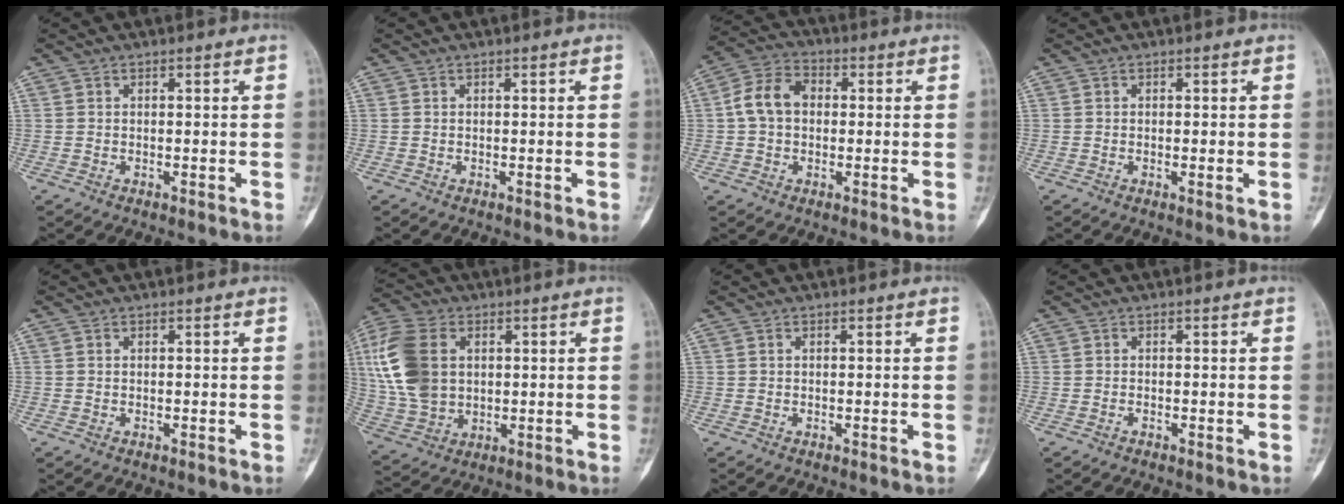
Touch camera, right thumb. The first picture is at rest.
{"total": 0.0}
{"total": 8.3, "force": [0.5, 6.2, 5.6], "torque": [-0.095, 0.025, 0.000]}
{"total": 1.3, "force": [-0.1, 0.2, 1.2], "torque": [-0.015, -0.003, -0.002]}
{"total": 0.0}
{"total": 15.8, "force": [3.2, 11.1, 10.9], "torque": [-0.226, 0.002, 0.066]}
{"total": 0.0}
{"total": 0.0}